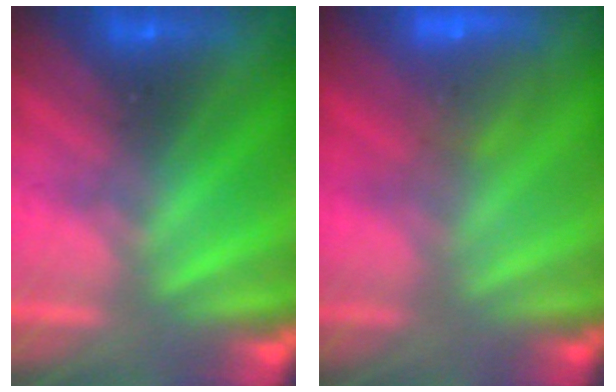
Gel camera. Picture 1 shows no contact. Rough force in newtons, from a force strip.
{"total": 6.1}